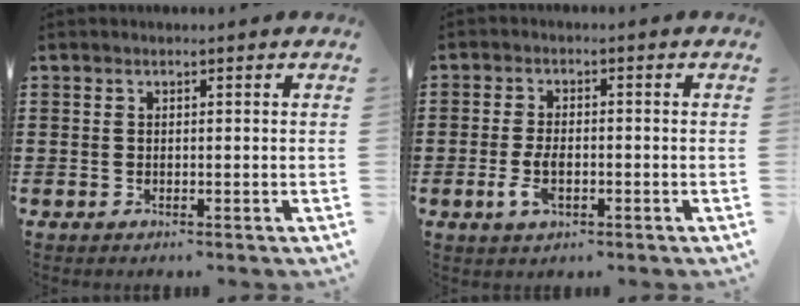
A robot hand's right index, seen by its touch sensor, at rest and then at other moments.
{"total": 4.1, "force": [-1.3, 2.0, 3.3], "torque": [-0.080, -0.004, -0.028]}